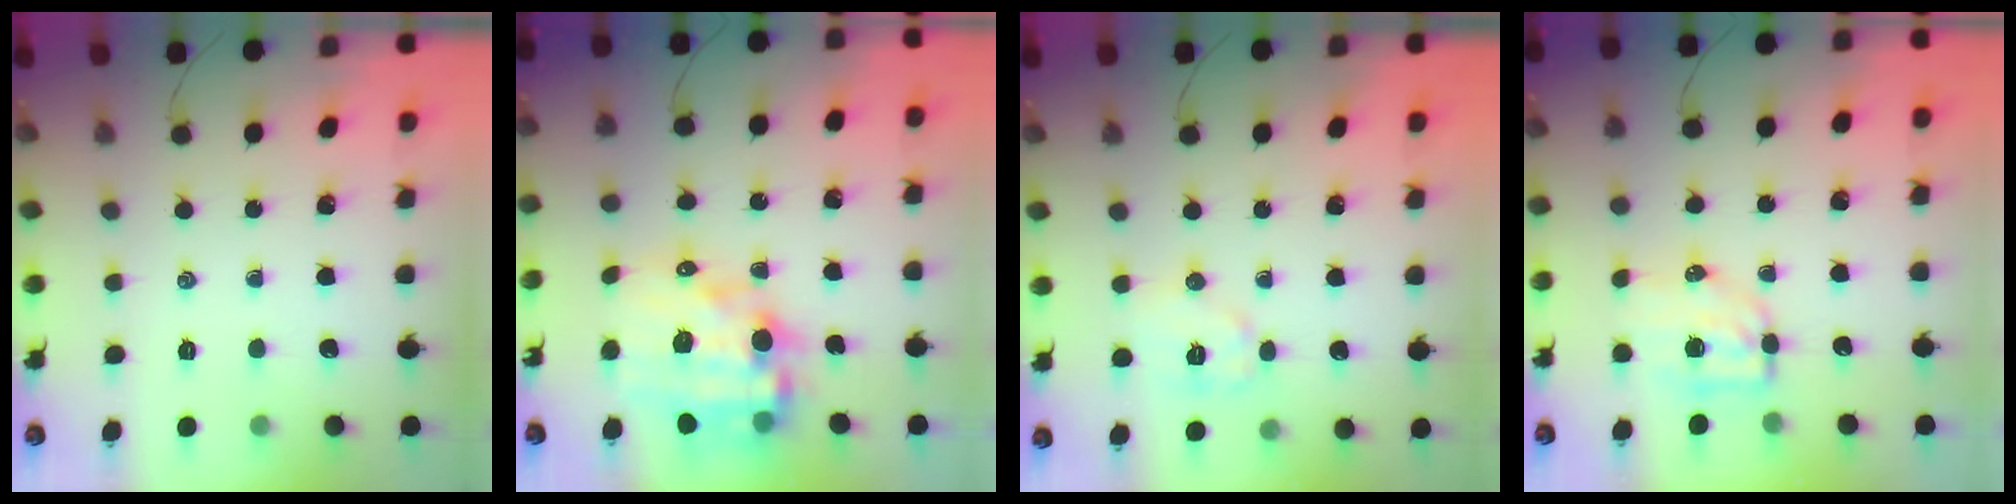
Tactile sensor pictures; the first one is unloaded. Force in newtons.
{"total": 16.5, "press": 16.0, "slide": 4.1}
{"total": 8.6, "press": 8.6, "slide": 0.3}
{"total": 6.4, "press": 6.3, "slide": 1.1}